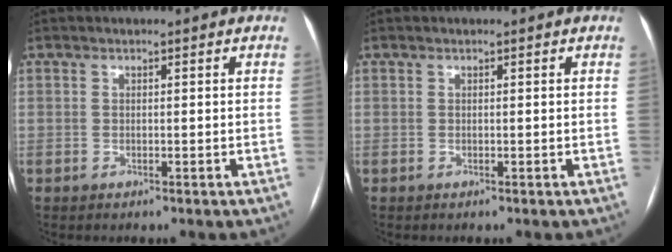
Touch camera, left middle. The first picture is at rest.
{"total": 0.0}